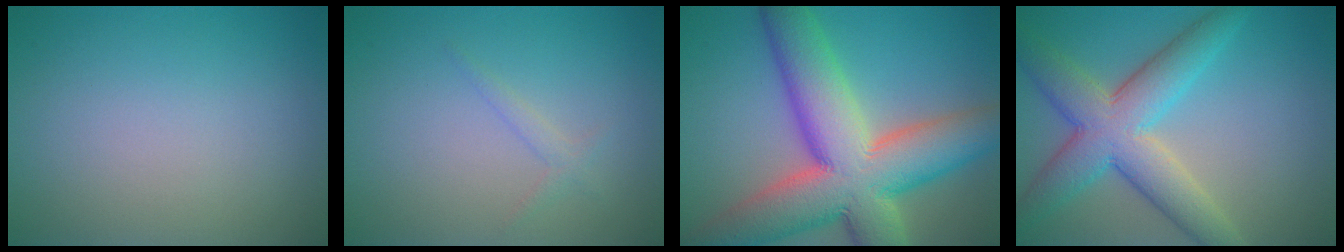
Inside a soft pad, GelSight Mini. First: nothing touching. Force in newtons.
{"total": 1.1, "press": 1.1, "slide": 0.1}
{"total": 13.9, "press": 13.9, "slide": 1.0}
{"total": 7.7, "press": 7.7, "slide": 0.1}